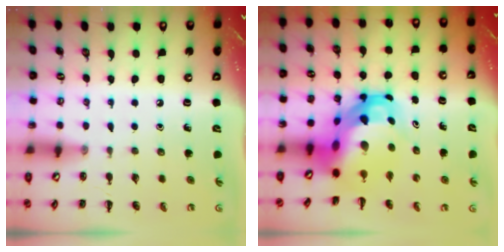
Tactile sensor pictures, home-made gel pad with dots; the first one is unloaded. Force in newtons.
{"total": 11.2, "press": 10.7, "slide": 3.1}